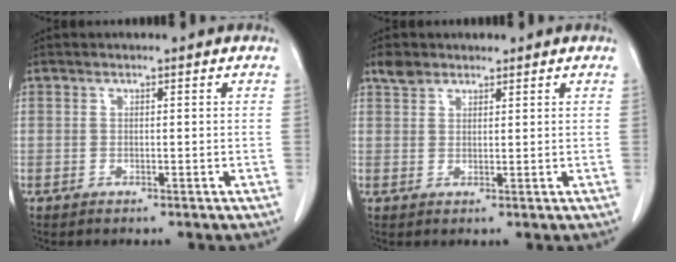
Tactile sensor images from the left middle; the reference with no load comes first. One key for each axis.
{"total": 2.5, "fx": 2.0, "fy": 1.5, "fz": 0.5, "tx": -0.013, "ty": 0.012, "tz": 0.036}